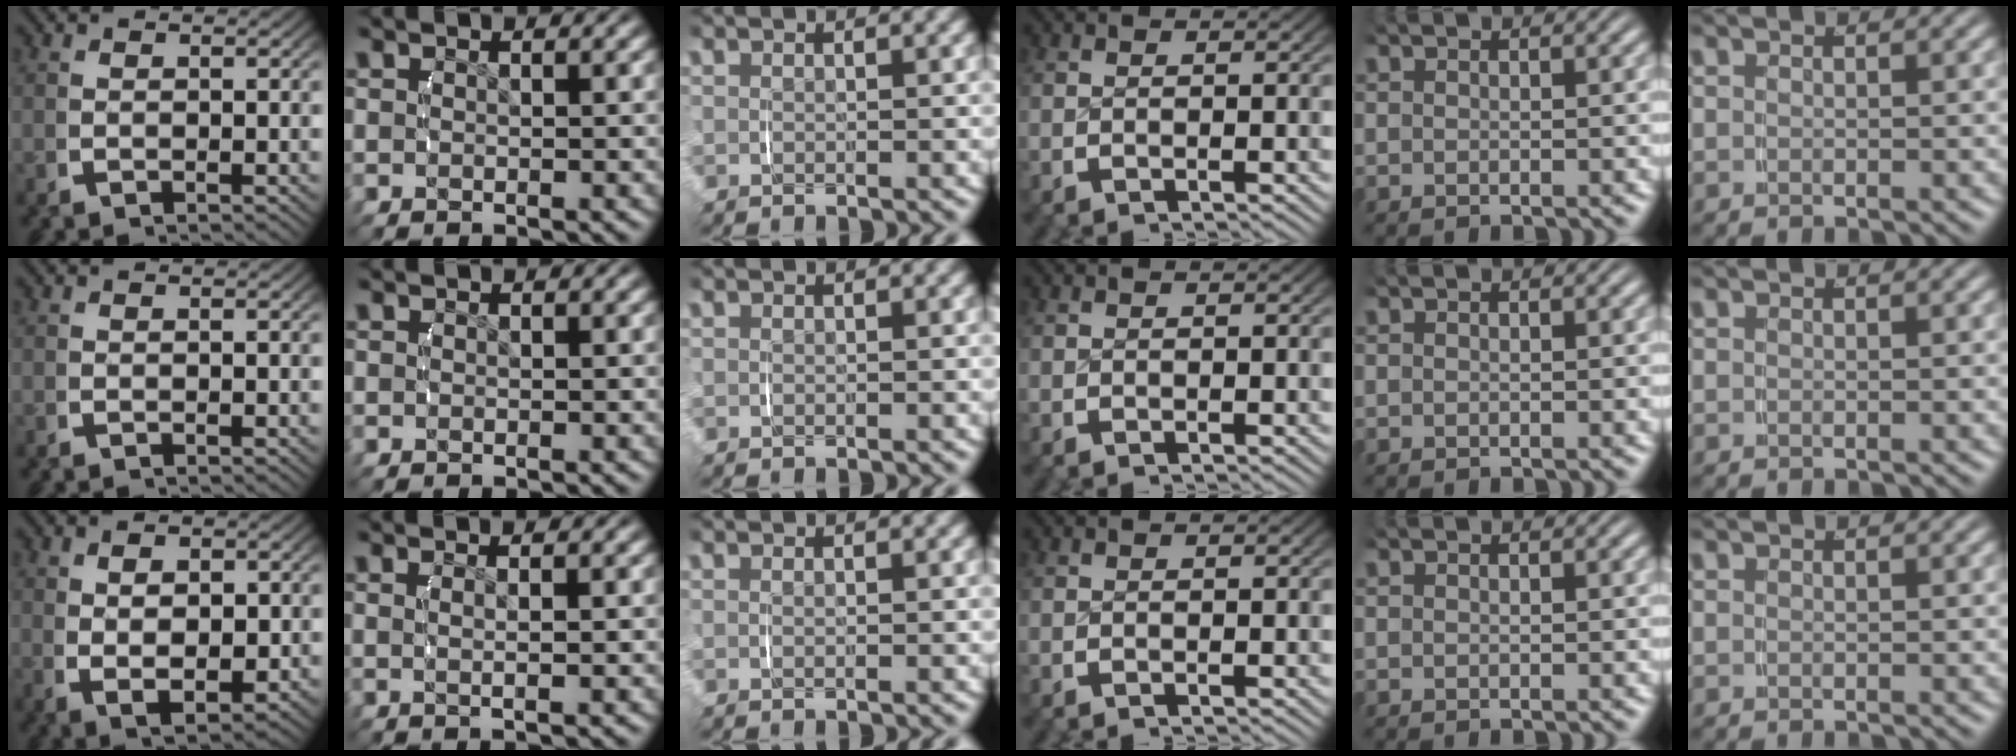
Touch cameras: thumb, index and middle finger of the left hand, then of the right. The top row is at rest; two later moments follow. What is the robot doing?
{"motion": "lift_and_place", "object": "scarf"}